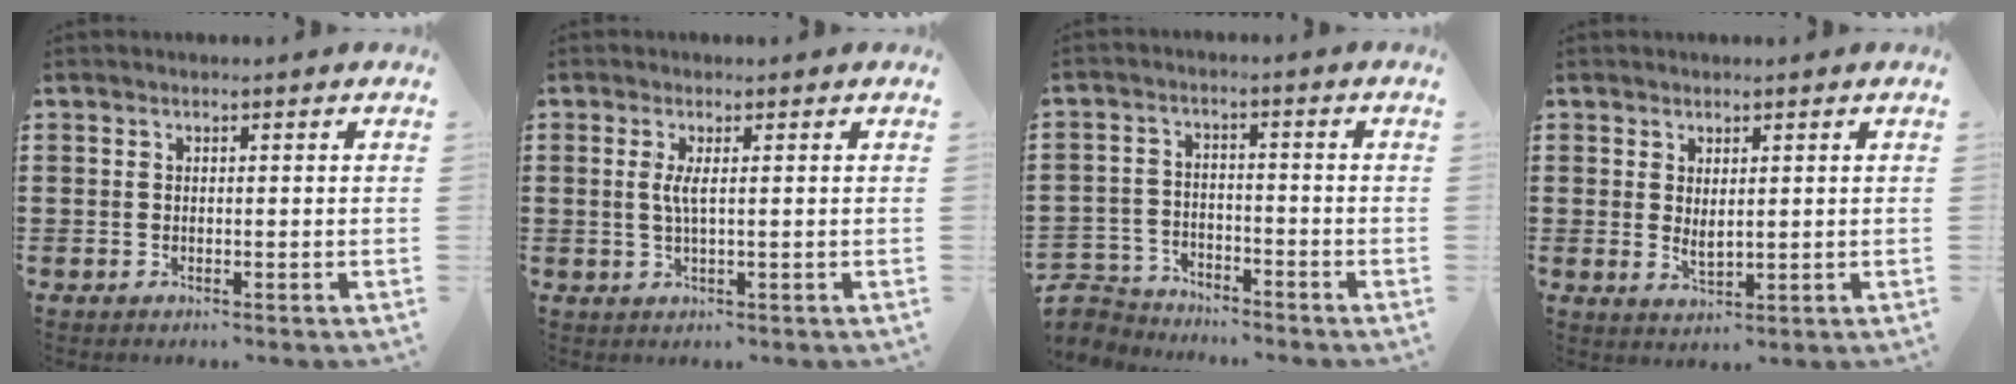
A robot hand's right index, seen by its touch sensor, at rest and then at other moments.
{"total": 2.3, "force": [0.2, 0.2, 2.3], "torque": [-0.053, -0.007, 0.001]}
{"total": 4.3, "force": [-4.2, 1.1, -0.2], "torque": [-0.020, -0.002, -0.093]}
{"total": 2.1, "force": [0.9, 0.9, 1.7], "torque": [-0.033, 0.001, 0.017]}